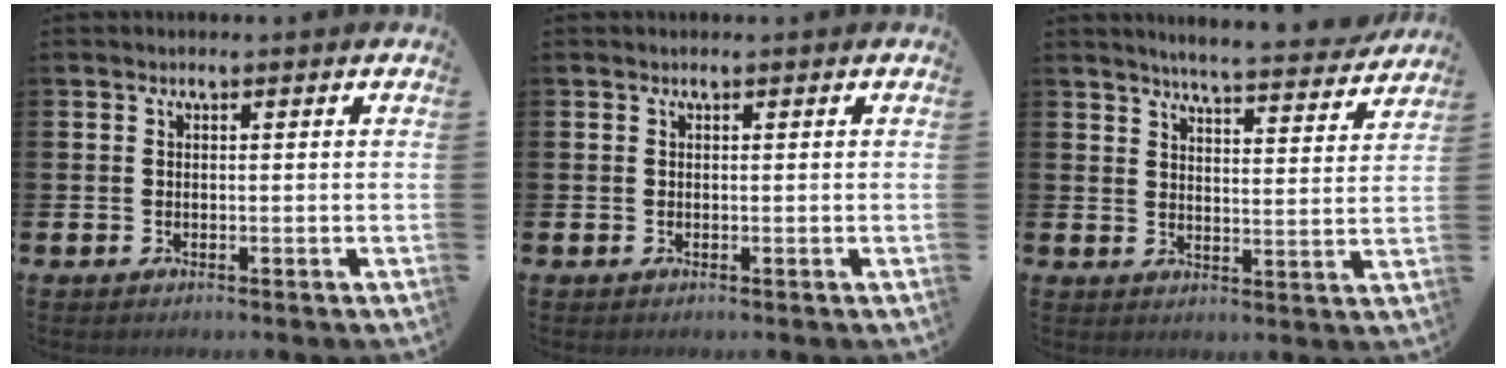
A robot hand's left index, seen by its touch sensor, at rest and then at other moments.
{"total": 0.0}
{"total": 5.6, "force": [5.5, -0.1, 1.2], "torque": [-0.030, -0.042, 0.092]}